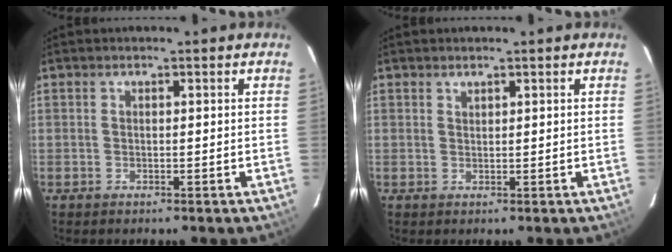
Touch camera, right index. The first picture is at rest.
{"total": 0.6, "force": [0.6, 0.1, 0.1], "torque": [-0.001, 0.001, 0.013]}